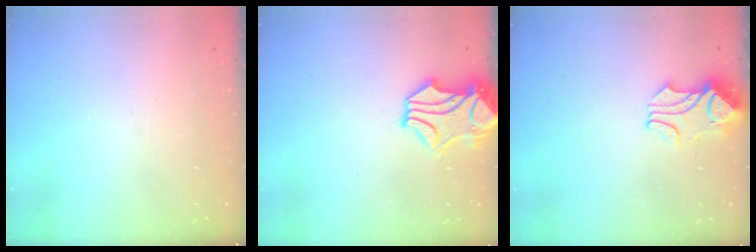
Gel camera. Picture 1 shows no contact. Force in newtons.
{"total": 2.2, "press": 1.8, "slide": 1.3}
{"total": 2.1, "press": 1.9, "slide": 0.8}